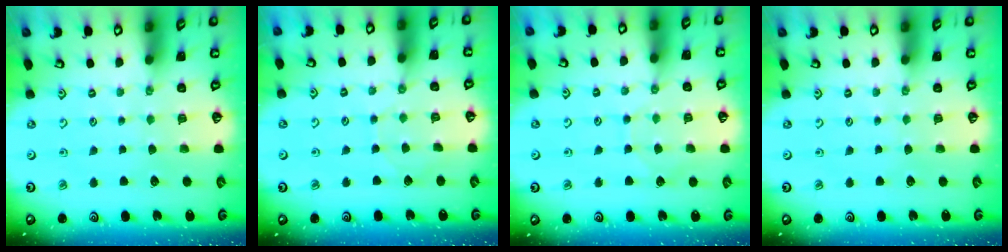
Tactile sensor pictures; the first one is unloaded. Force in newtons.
{"total": 4.1, "press": 4.1, "slide": 0.4}
{"total": 6.1, "press": 6.1, "slide": 0.6}
{"total": 0.0}